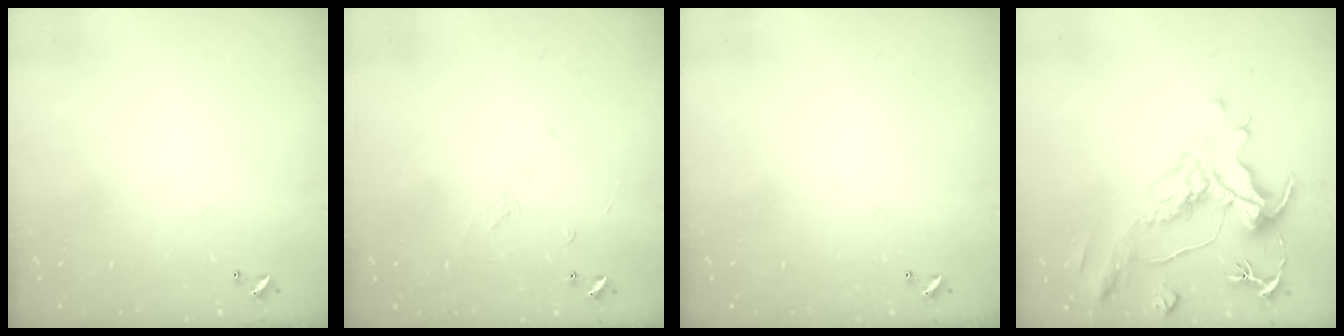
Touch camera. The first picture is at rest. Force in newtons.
{"total": 6.5, "press": 6.4, "slide": 0.9}
{"total": 0.0}
{"total": 1.9, "press": 0.9, "slide": 1.7}